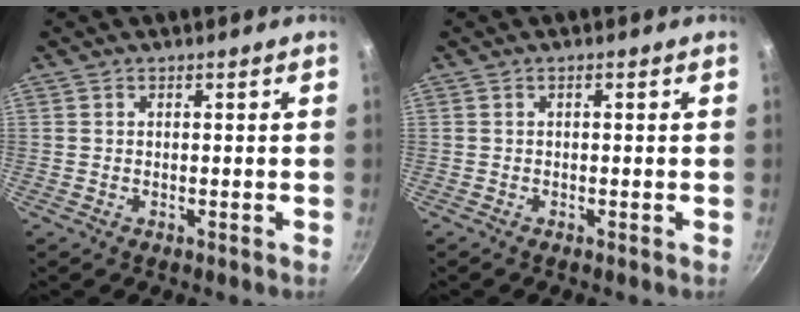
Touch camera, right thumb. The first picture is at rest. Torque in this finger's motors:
{"motor_torque": [0.27, -0.23, 0.09, 0.37, 0.03]}